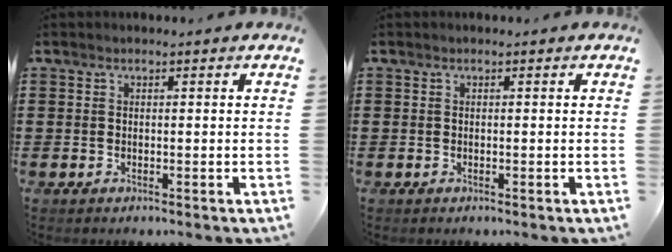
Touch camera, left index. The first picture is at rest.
{"total": 0.0}